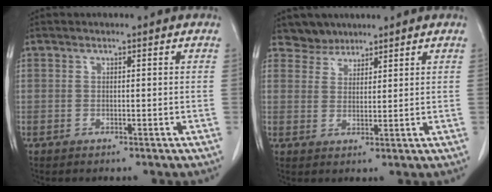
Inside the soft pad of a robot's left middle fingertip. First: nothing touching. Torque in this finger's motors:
{"motor_torque": [0.12, -0.18, -0.12, -0.04]}